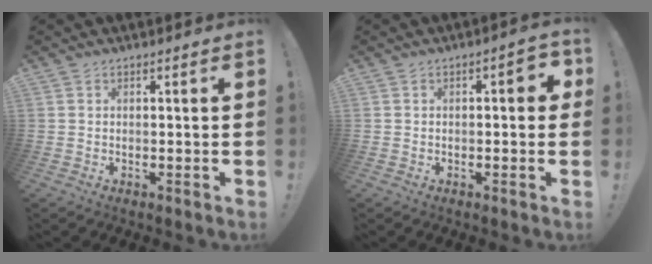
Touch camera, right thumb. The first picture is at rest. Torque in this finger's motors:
{"motor_torque": [1.17, 0.78, 0.22, -0.28, 0.00]}